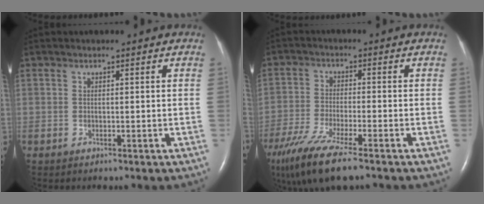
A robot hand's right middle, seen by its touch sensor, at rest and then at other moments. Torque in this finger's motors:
{"motor_torque": [1.10, -1.04, 0.24, 0.15]}